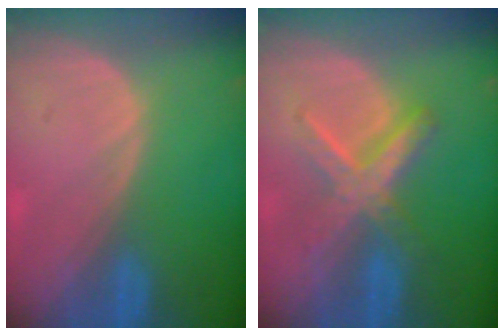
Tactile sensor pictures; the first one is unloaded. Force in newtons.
{"total": 6.3, "press": 6.3, "slide": 0.2}